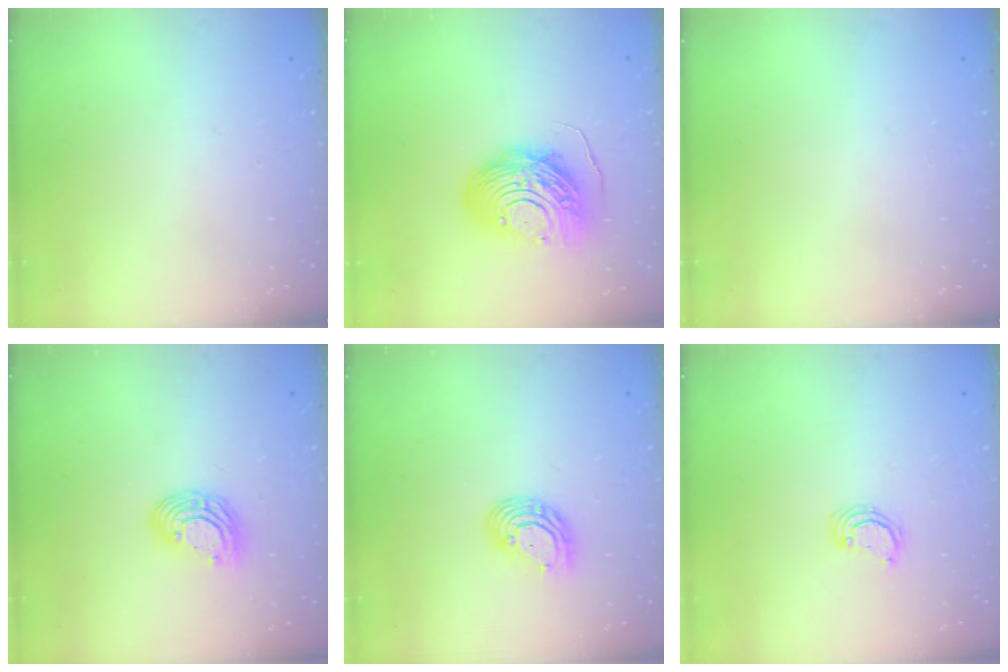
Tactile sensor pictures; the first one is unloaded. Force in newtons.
{"total": 13.7, "press": 13.6, "slide": 1.4}
{"total": 0.0}
{"total": 9.9, "press": 9.8, "slide": 0.7}
{"total": 10.7, "press": 10.5, "slide": 2.2}
{"total": 2.3, "press": 2.3, "slide": 0.2}